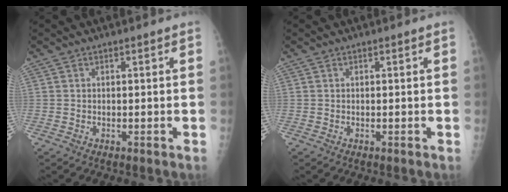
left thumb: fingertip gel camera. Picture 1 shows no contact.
{"total": 0.0}